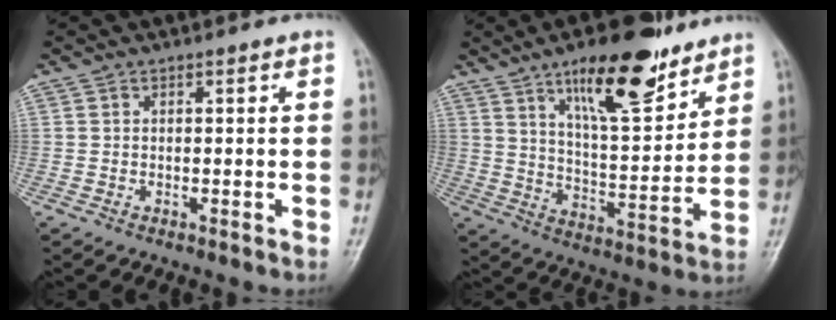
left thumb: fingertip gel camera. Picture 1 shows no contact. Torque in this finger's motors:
{"motor_torque": [0.84, 0.57, 1.49, -1.28, 0.16]}